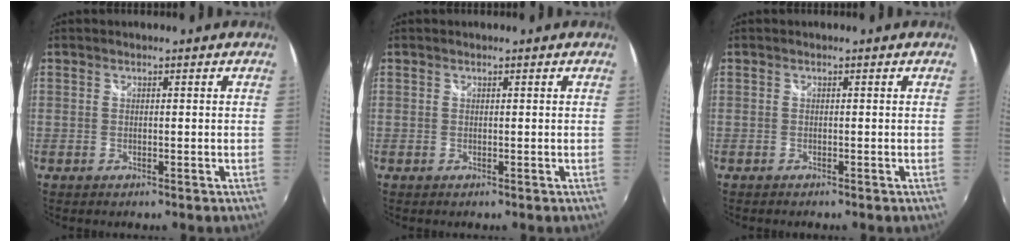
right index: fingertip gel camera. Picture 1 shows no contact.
{"total": 0.0}
{"total": 0.6, "force": [-0.6, 0.2, 0.1], "torque": [-0.003, -0.004, -0.013]}